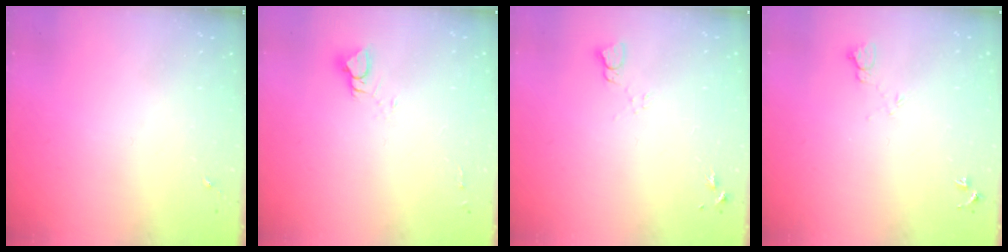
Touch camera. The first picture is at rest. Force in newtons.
{"total": 4.5, "press": 4.5, "slide": 0.4}
{"total": 3.7, "press": 3.7, "slide": 0.4}
{"total": 4.2, "press": 4.1, "slide": 0.5}